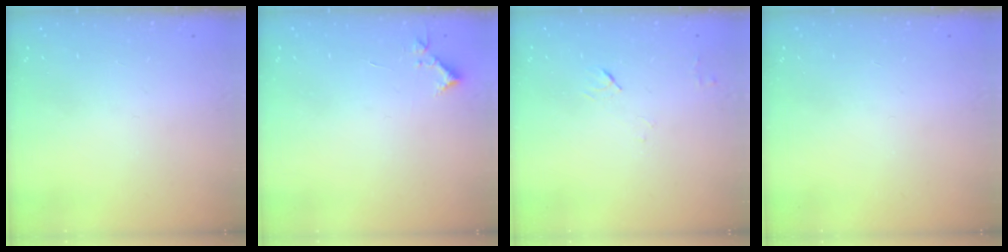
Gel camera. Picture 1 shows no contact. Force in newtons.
{"total": 3.6, "press": 3.6, "slide": 0.5}
{"total": 4.6, "press": 4.5, "slide": 0.6}
{"total": 0.0}